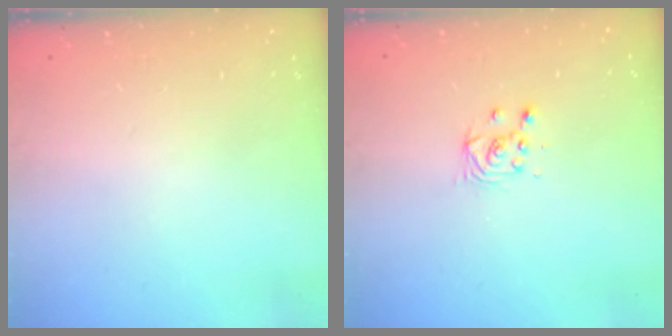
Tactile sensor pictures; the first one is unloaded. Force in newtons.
{"total": 3.4, "press": 3.4, "slide": 0.3}